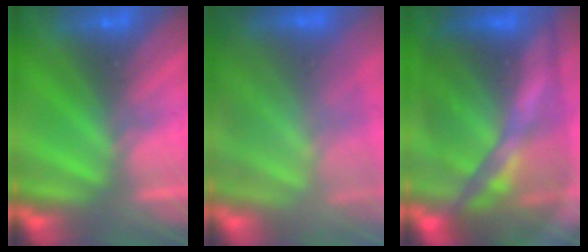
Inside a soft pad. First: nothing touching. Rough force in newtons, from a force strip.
{"total": 9.8}
{"total": 9.1}